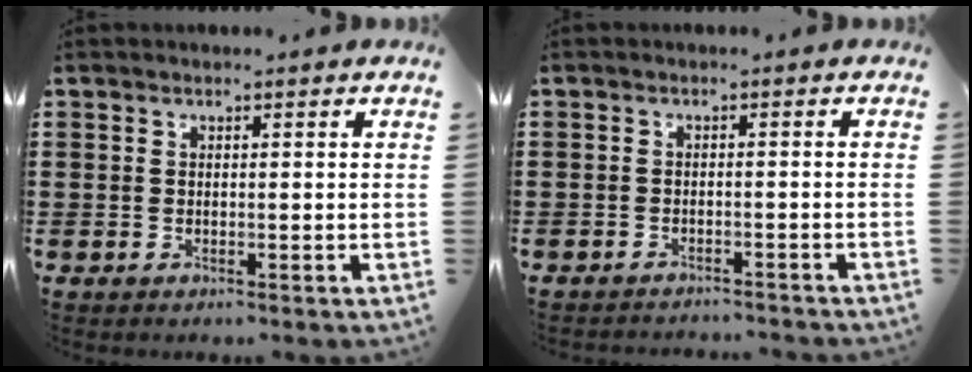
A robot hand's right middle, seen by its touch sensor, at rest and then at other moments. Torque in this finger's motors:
{"motor_torque": [0.01, 0.01, -0.70, -0.21]}